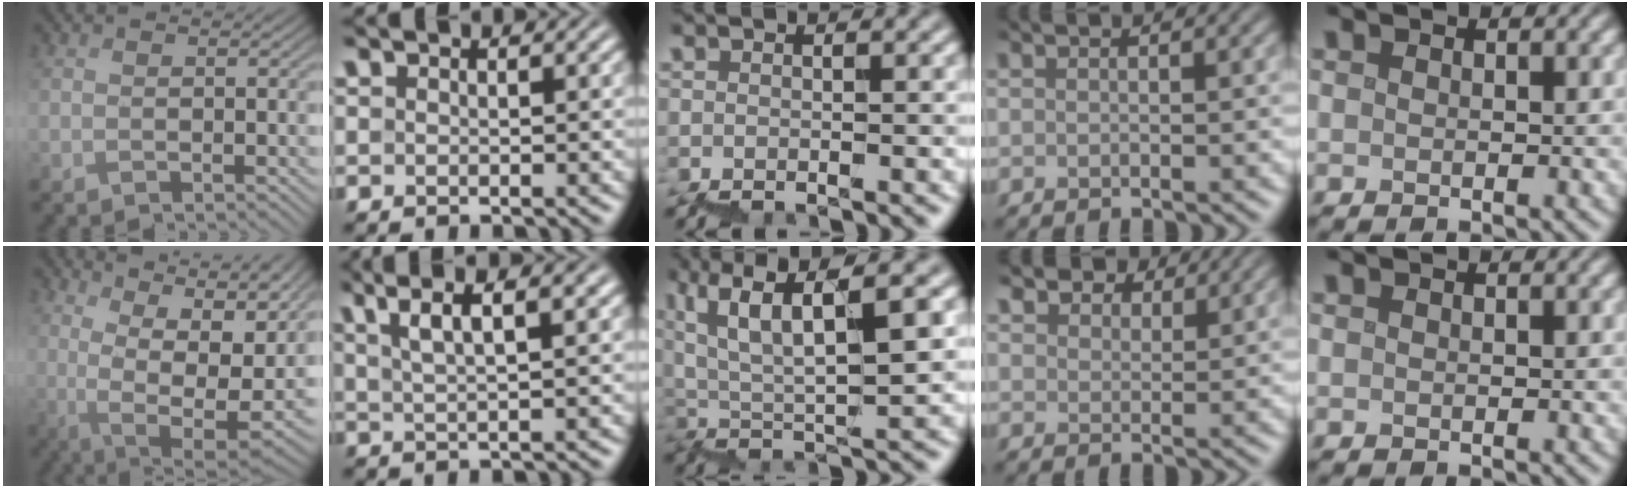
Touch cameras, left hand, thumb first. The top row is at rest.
{"thumb": {"total": 15.6, "force": [4.3, 8.0, 12.6], "torque": [-0.209, 0.013, 0.092]}, "index": {"total": 5.5, "force": [3.1, 1.3, 4.3], "torque": [-0.064, 0.017, 0.041]}, "middle": {"total": 8.3, "force": [4.8, 1.7, 6.6], "torque": [-0.104, 0.023, 0.094]}, "ring": {"total": 5.0, "force": [4.1, 2.2, 1.6], "torque": [-0.041, -0.005, 0.075]}}